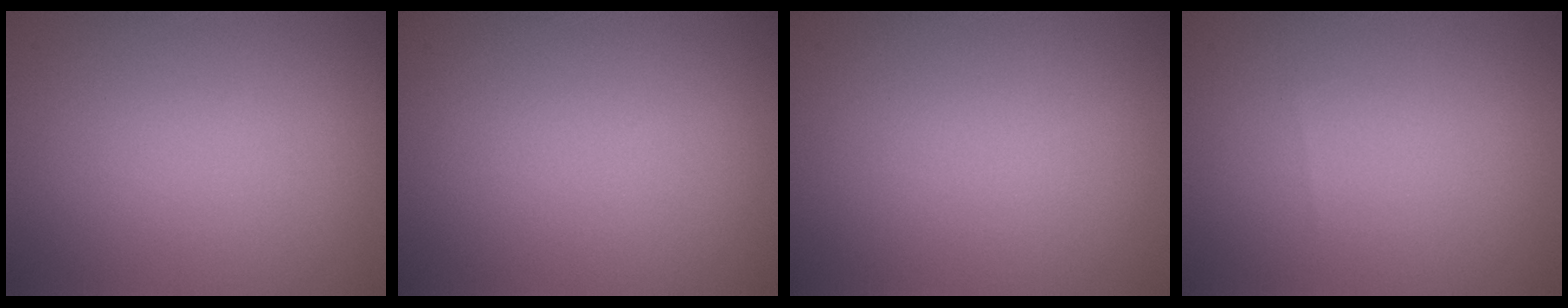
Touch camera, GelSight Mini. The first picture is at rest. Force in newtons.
{"total": 0.0}
{"total": 0.0}
{"total": 0.0}